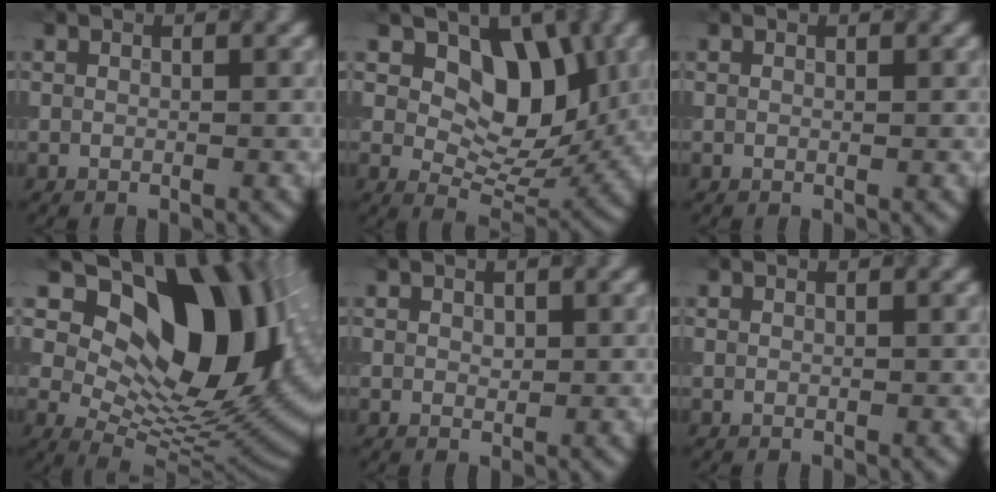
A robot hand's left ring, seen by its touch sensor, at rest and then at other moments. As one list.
[{"total": 6.9, "force": [2.3, 4.4, 4.8], "torque": [-0.056, -0.013, 0.031]}, {"total": 0.0}, {"total": 15.5, "force": [5.4, 9.1, 11.4], "torque": [-0.138, 0.005, 0.091]}, {"total": 0.6, "force": [0.2, 0.4, 0.4], "torque": [-0.005, -0.001, 0.003]}, {"total": 0.0}]